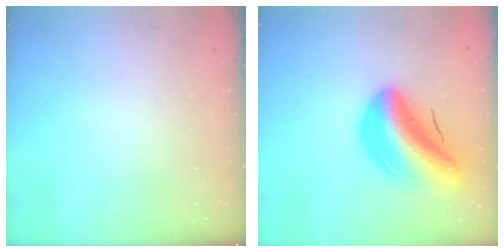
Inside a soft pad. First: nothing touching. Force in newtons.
{"total": 15.7, "press": 15.0, "slide": 4.8}